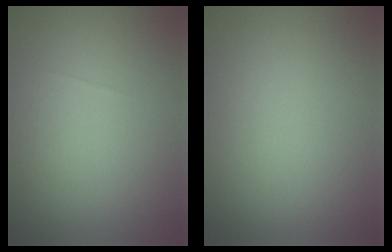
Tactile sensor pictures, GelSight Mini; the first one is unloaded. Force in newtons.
{"total": 0.0}